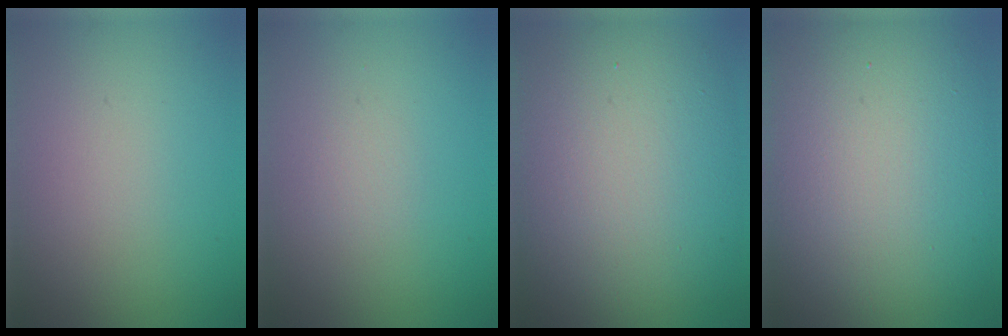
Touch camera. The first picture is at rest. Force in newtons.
{"total": 0.6, "press": 0.6, "slide": 0.0}
{"total": 12.9, "press": 12.9, "slide": 0.4}
{"total": 16.3, "press": 16.3, "slide": 0.7}